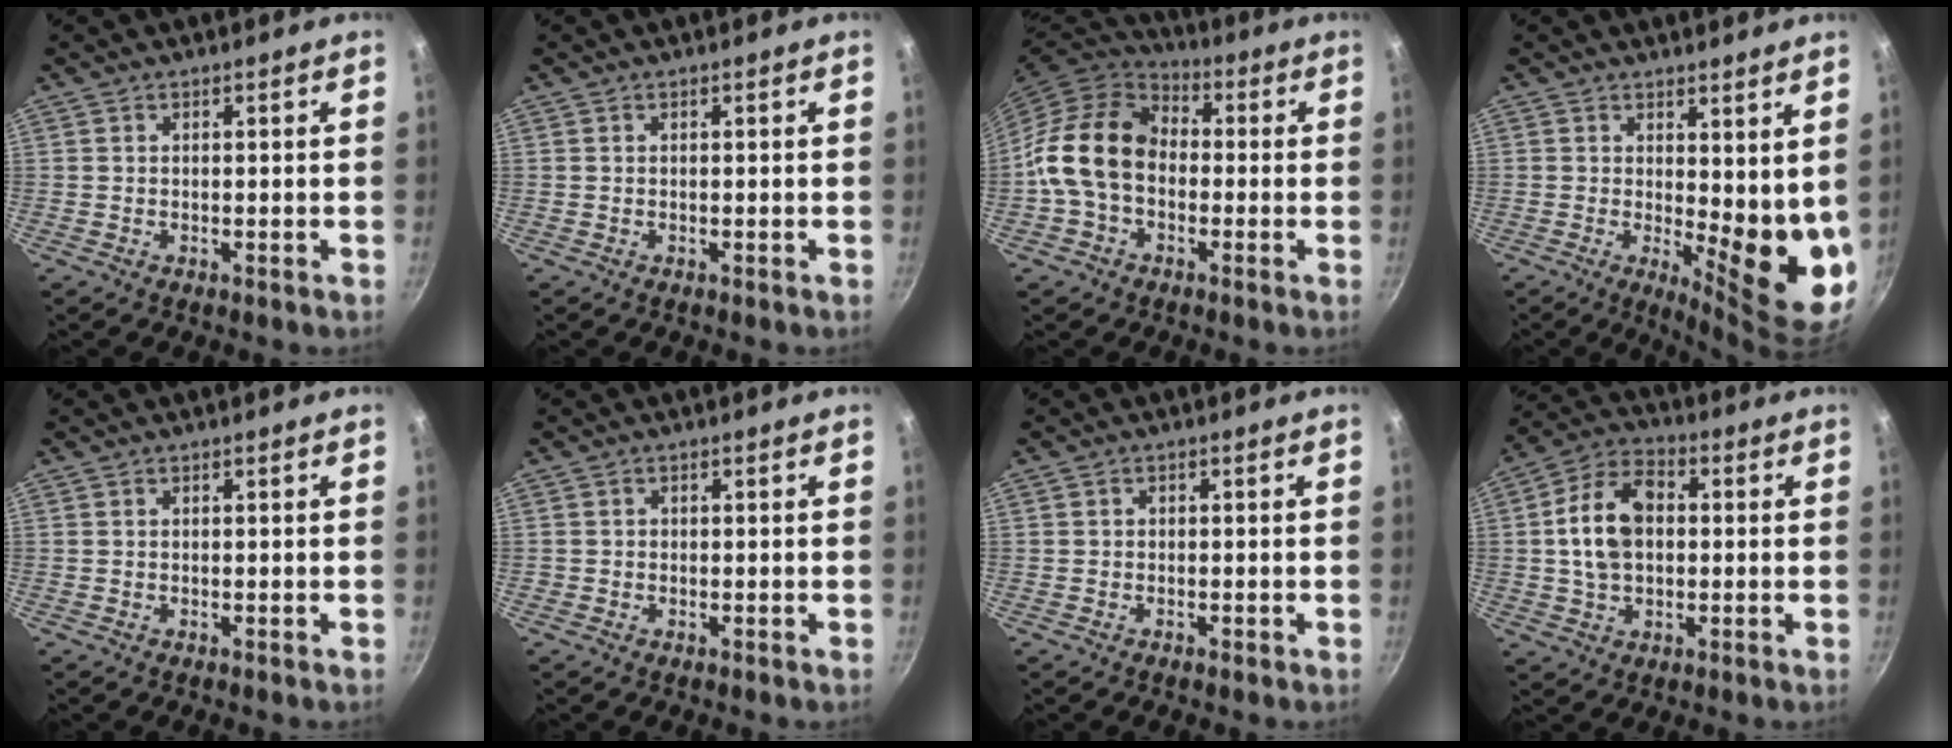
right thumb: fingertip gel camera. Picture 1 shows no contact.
{"total": 0.0}
{"total": 14.2, "force": [-1.2, 10.5, 9.6], "torque": [-0.148, 0.034, -0.040]}
{"total": 11.7, "force": [1.8, 4.5, 10.7], "torque": [-0.116, -0.040, 0.034]}
{"total": 0.0}
{"total": 0.6, "force": [-0.1, 0.5, 0.0], "torque": [0.003, 0.002, -0.004]}
{"total": 1.1, "force": [-0.6, 0.8, 0.5], "torque": [-0.006, 0.002, -0.010]}
{"total": 12.2, "force": [0.8, 8.3, 9.0], "torque": [-0.144, 0.024, 0.003]}